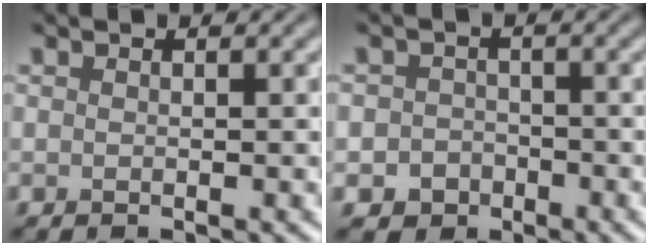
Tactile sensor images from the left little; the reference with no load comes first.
{"total": 2.7, "force": [-1.2, 2.4, 0.5], "torque": [0.015, 0.003, -0.027]}